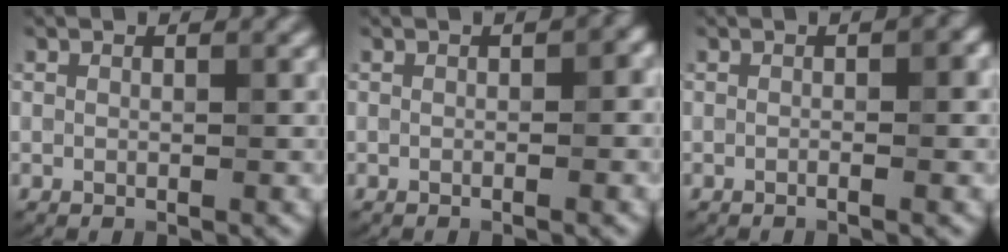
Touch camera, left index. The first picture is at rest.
{"total": 2.3, "force": [-0.3, 0.4, 2.2], "torque": [-0.024, 0.003, -0.002]}
{"total": 2.3, "force": [-0.2, 0.5, 2.2], "torque": [-0.026, -0.005, -0.010]}